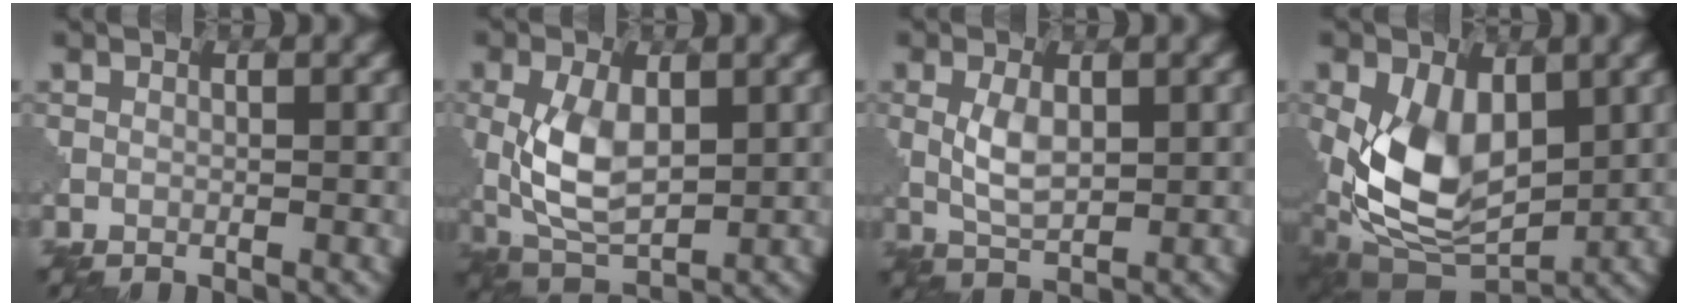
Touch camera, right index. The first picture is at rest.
{"total": 5.4, "force": [0.8, 3.0, 4.4], "torque": [-0.103, -0.003, 0.022]}
{"total": 2.8, "force": [0.8, 1.4, 2.2], "torque": [-0.056, -0.002, 0.022]}
{"total": 9.5, "force": [0.8, 6.1, 7.2], "torque": [-0.157, -0.014, 0.015]}